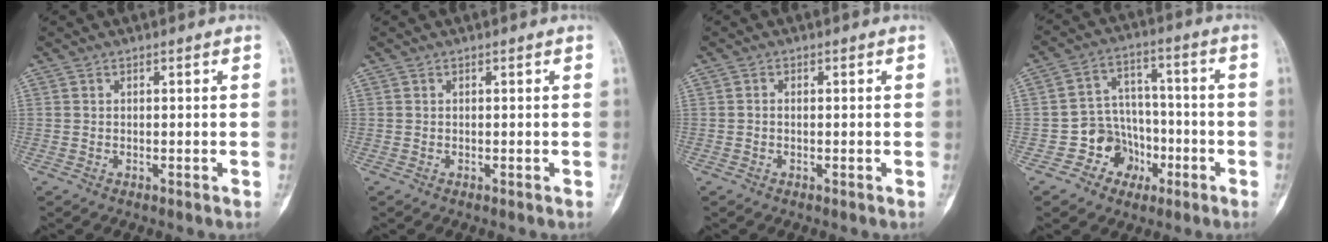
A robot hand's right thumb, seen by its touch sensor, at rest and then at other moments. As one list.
[{"total": 0.0}, {"total": 0.6, "force": [-0.1, 0.4, 0.4], "torque": [-0.005, 0.001, -0.005]}, {"total": 9.2, "force": [-3.7, 8.0, 2.4], "torque": [0.018, 0.053, -0.060]}]